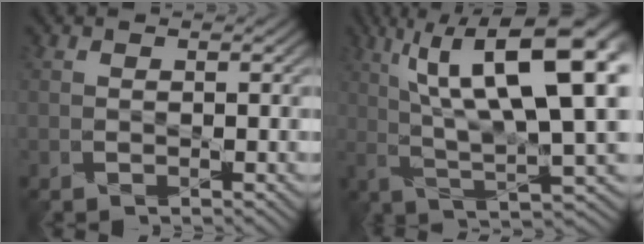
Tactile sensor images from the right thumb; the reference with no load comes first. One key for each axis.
{"total": 16.4, "fx": 5.8, "fy": 4.5, "fz": 14.7, "tx": -0.247, "ty": 0.012, "tz": 0.116}